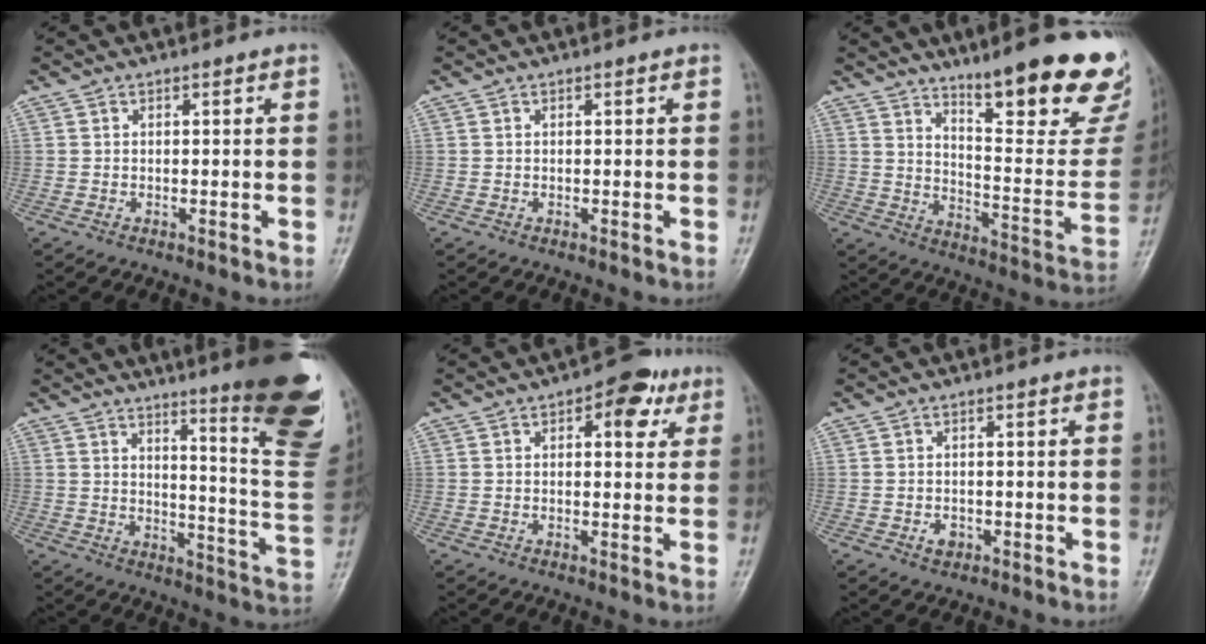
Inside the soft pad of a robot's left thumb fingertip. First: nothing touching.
{"total": 0.0}
{"total": 24.4, "force": [16.3, 5.8, 17.1], "torque": [-0.194, -0.103, 0.235]}
{"total": 23.6, "force": [13.9, 3.7, 18.8], "torque": [-0.204, -0.089, 0.180]}
{"total": 7.1, "force": [3.2, 3.7, 5.2], "torque": [-0.036, -0.004, 0.032]}
{"total": 2.0, "force": [-0.8, 1.5, 1.0], "torque": [-0.010, 0.002, -0.010]}